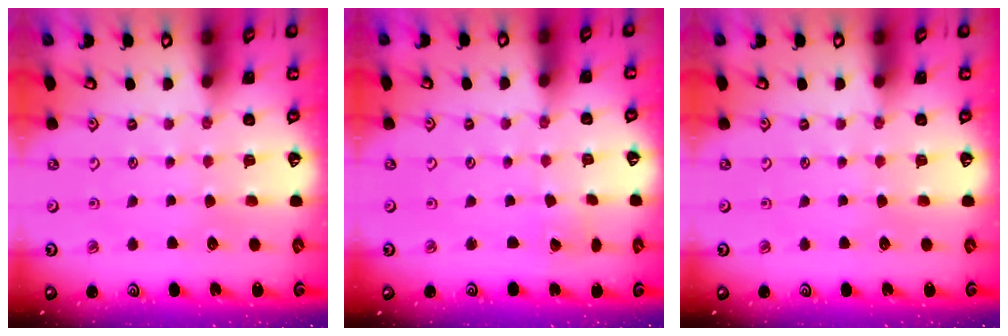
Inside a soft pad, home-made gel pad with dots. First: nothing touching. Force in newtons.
{"total": 1.2, "press": 1.2, "slide": 0.0}
{"total": 0.0}